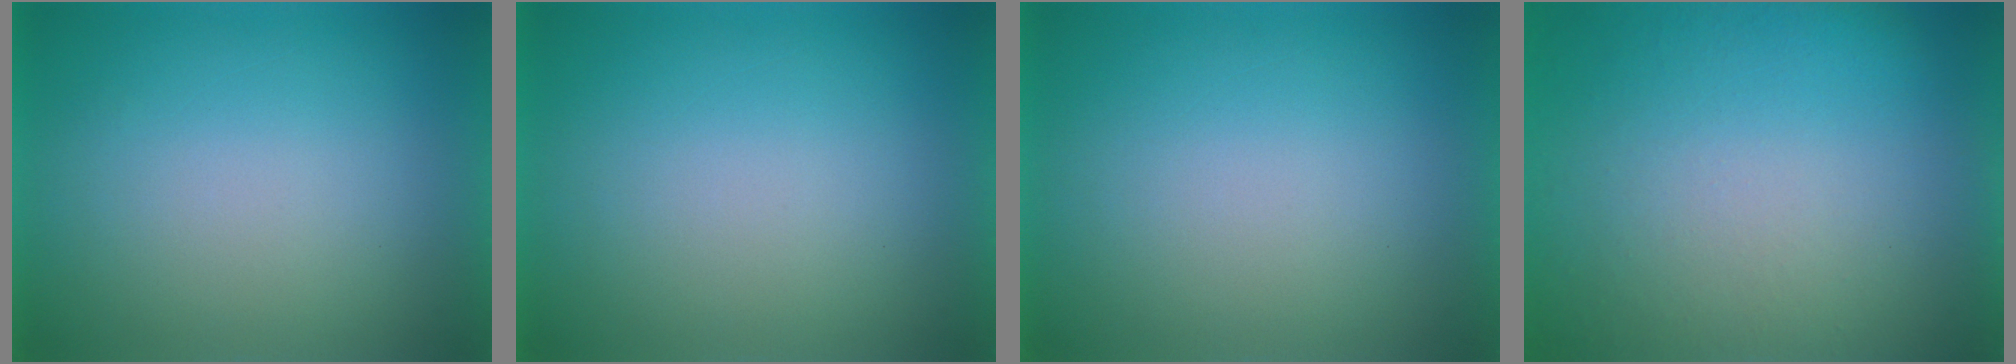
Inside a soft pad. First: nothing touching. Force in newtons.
{"total": 0.0}
{"total": 0.0}
{"total": 5.8}